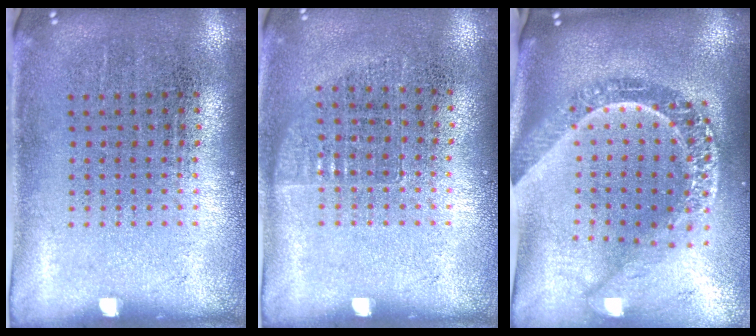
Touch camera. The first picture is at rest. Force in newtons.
{"total": 0.6, "press": 0.6, "slide": 0.2}
{"total": 2.9, "press": 2.2, "slide": 1.8}